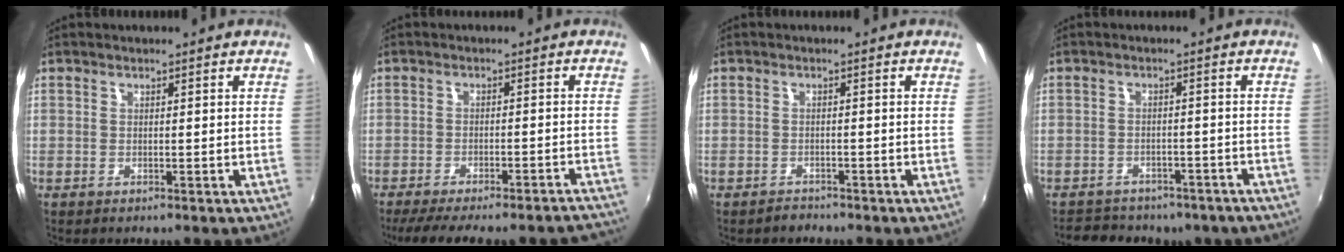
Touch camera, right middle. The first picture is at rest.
{"total": 16.2, "force": [-14.8, 1.6, 6.4], "torque": [-0.108, -0.014, -0.192]}
{"total": 1.8, "force": [-1.6, 0.7, 0.0], "torque": [-0.004, 0.000, -0.027]}
{"total": 13.9, "force": [-11.1, 6.5, 5.2], "torque": [-0.120, 0.000, -0.138]}